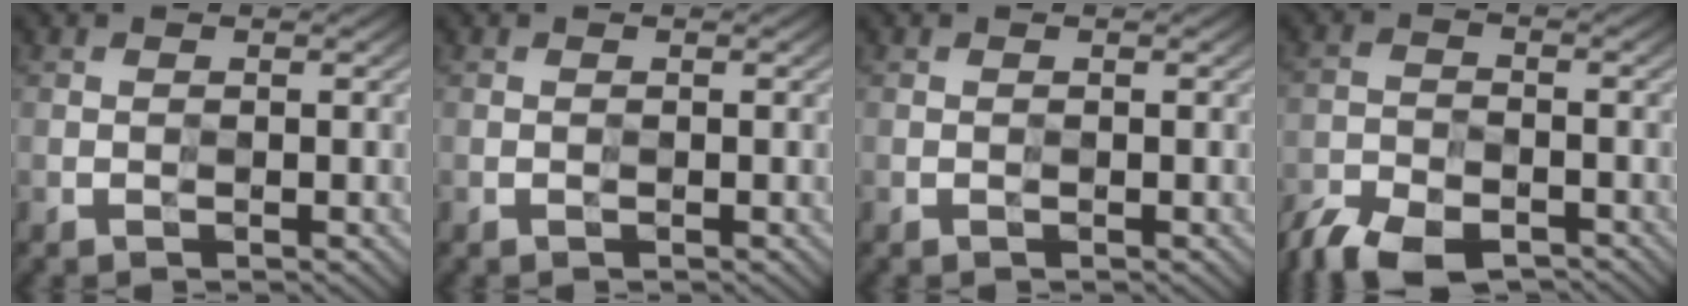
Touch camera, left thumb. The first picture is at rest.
{"total": 0.0}
{"total": 0.0}
{"total": 6.6, "force": [-5.8, 2.0, 2.5], "torque": [-0.049, -0.011, -0.115]}